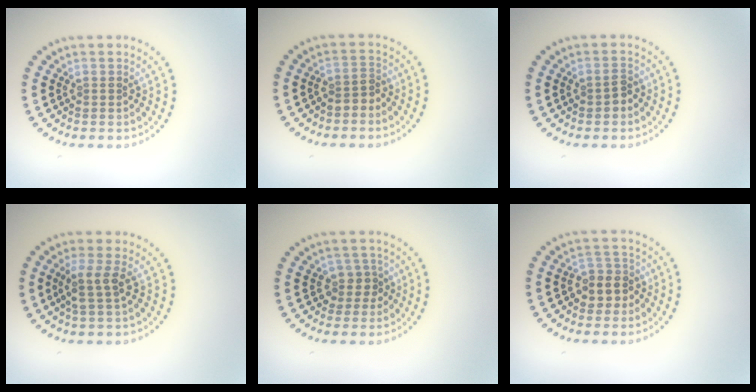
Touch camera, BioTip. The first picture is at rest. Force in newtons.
{"total": 1.4, "press": 1.2, "slide": 0.8}
{"total": 1.3, "press": 1.3, "slide": 0.4}
{"total": 2.4, "press": 1.8, "slide": 1.5}
{"total": 1.8, "press": 1.5, "slide": 1.1}
{"total": 2.7, "press": 2.4, "slide": 1.1}